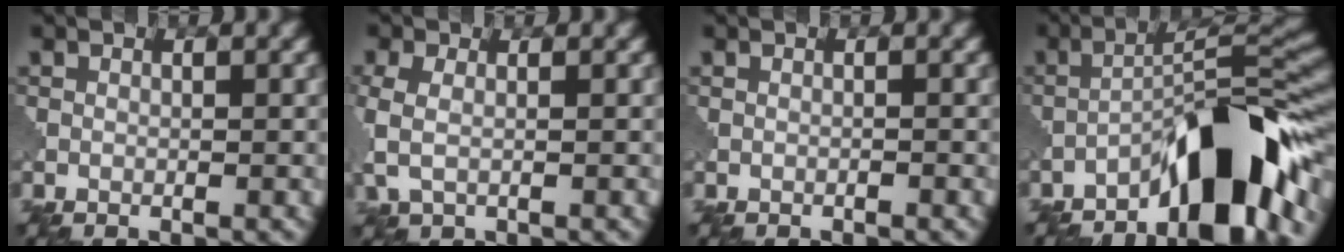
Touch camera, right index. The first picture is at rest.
{"total": 3.1, "force": [-0.1, 1.9, 2.5], "torque": [-0.069, -0.002, -0.005]}
{"total": 0.0}
{"total": 10.0, "force": [-6.2, 2.1, 7.5], "torque": [-0.103, 0.022, -0.109]}